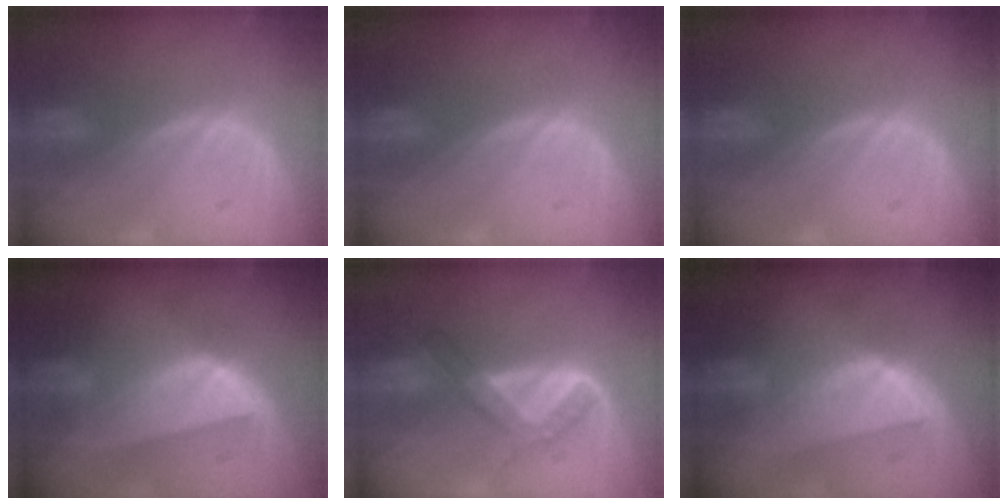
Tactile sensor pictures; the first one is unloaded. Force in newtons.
{"total": 0.0}
{"total": 0.0}
{"total": 8.4, "press": 7.4, "slide": 4.0}
{"total": 5.3, "press": 5.1, "slide": 1.4}
{"total": 7.9, "press": 7.2, "slide": 3.2}